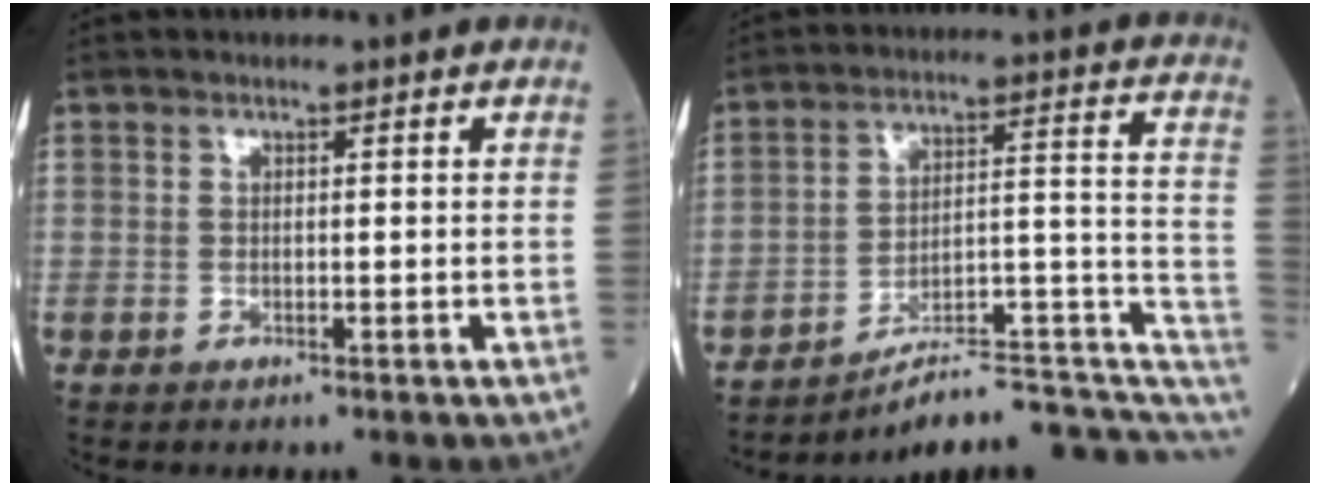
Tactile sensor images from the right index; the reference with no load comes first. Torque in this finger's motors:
{"motor_torque": [-0.24, -0.17, -0.12, -0.01]}